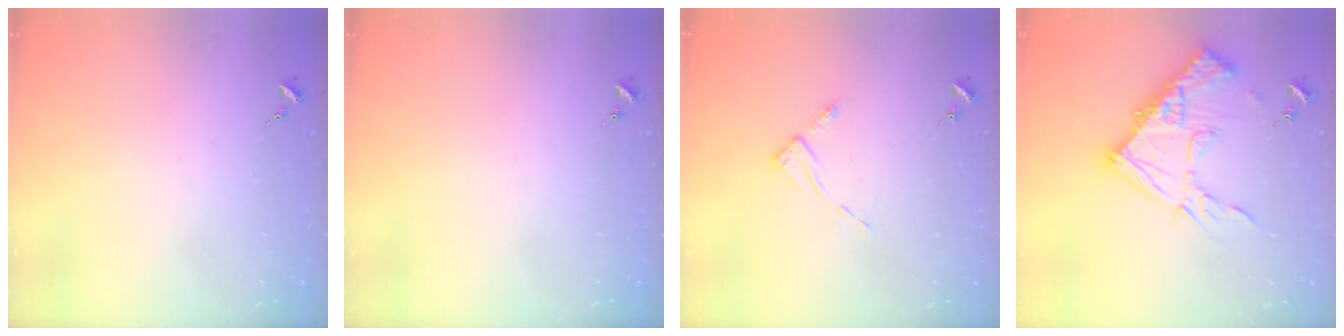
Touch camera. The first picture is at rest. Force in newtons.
{"total": 0.0}
{"total": 5.4, "press": 5.3, "slide": 0.5}
{"total": 17.9, "press": 17.8, "slide": 1.7}